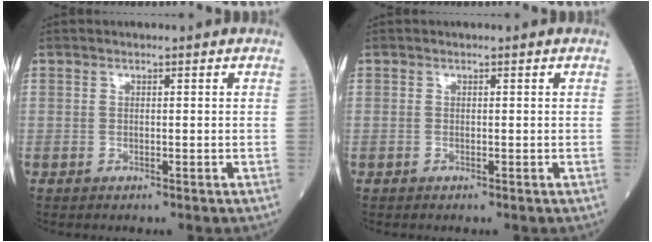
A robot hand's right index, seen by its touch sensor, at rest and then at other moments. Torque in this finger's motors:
{"motor_torque": [0.00, 0.00, 0.00, 0.00]}